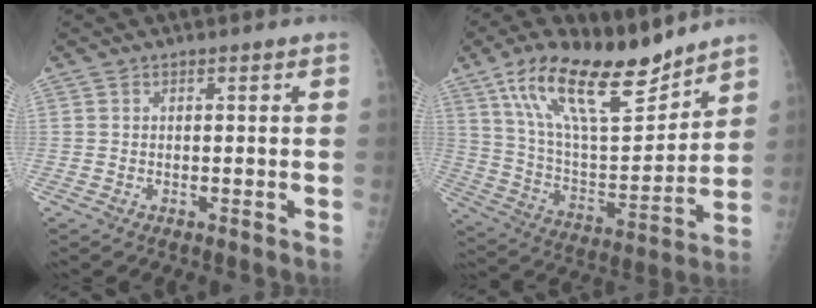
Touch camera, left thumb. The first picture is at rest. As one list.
[{"total": 21.4, "force": [14.9, 7.3, 13.5], "torque": [-0.199, -0.066, 0.268]}]